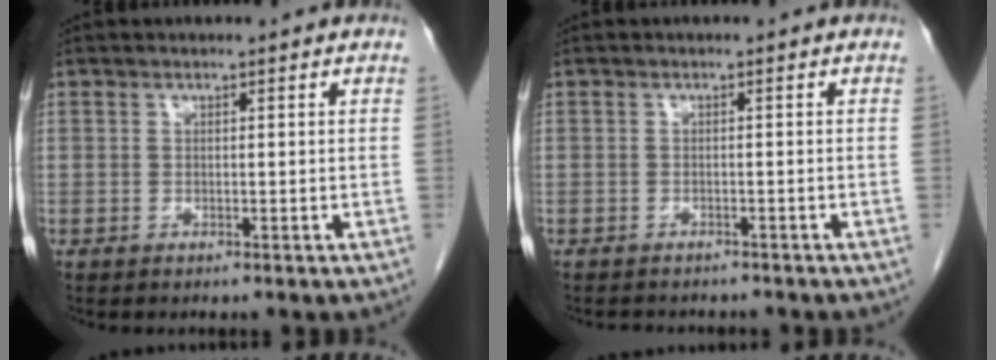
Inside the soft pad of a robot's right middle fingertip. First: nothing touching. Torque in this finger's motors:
{"motor_torque": [0.04, -0.03, 0.00, 0.00]}